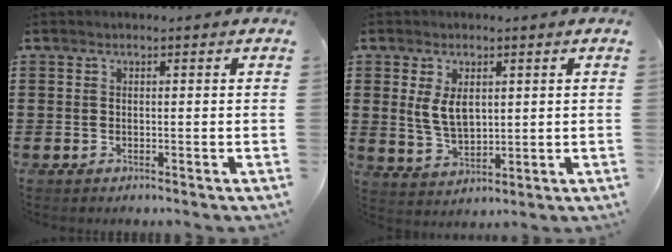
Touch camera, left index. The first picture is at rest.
{"total": 5.0, "force": [1.5, 2.9, 3.8], "torque": [-0.080, 0.000, 0.023]}